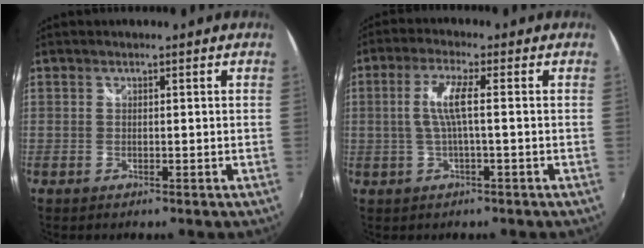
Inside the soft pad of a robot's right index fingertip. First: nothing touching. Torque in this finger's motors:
{"motor_torque": [0.39, -0.22, 0.41, 0.06]}